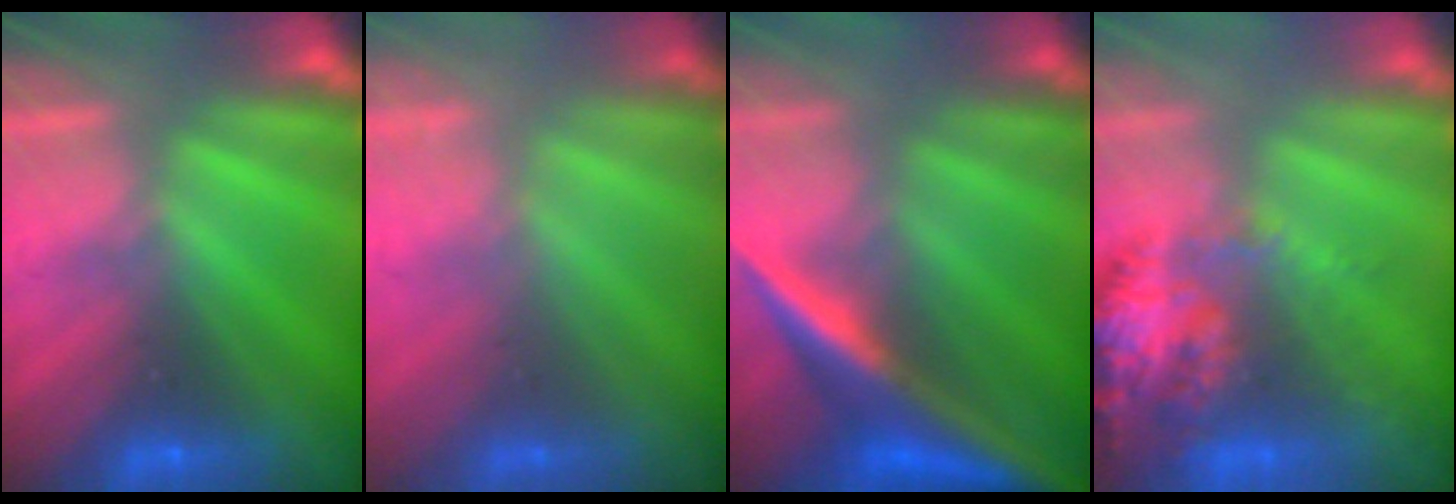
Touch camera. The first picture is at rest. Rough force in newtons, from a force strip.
{"total": 1.8}
{"total": 5.8}
{"total": 8.0}